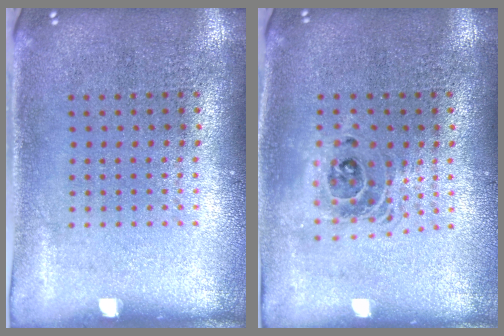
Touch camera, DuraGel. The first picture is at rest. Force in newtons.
{"total": 1.5, "press": 1.2, "slide": 0.9}